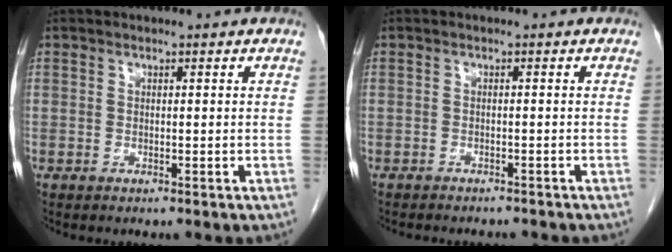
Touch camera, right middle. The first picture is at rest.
{"total": 5.4, "force": [-4.9, 1.5, 1.7], "torque": [-0.022, -0.004, -0.058]}